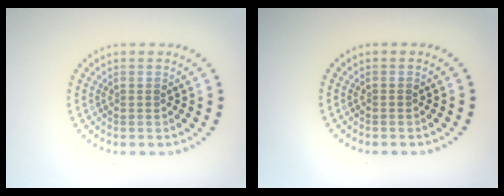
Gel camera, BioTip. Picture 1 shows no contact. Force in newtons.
{"total": 0.0}